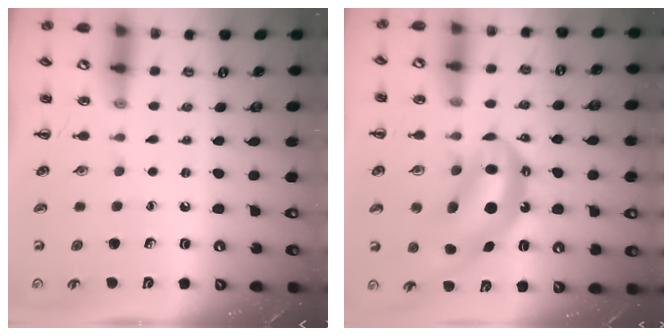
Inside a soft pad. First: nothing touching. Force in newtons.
{"total": 12.3, "press": 11.9, "slide": 2.8}